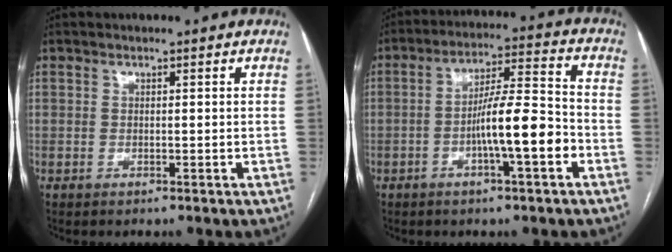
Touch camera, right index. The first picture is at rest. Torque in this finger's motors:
{"motor_torque": [1.79, -0.35, 0.88, 0.20]}